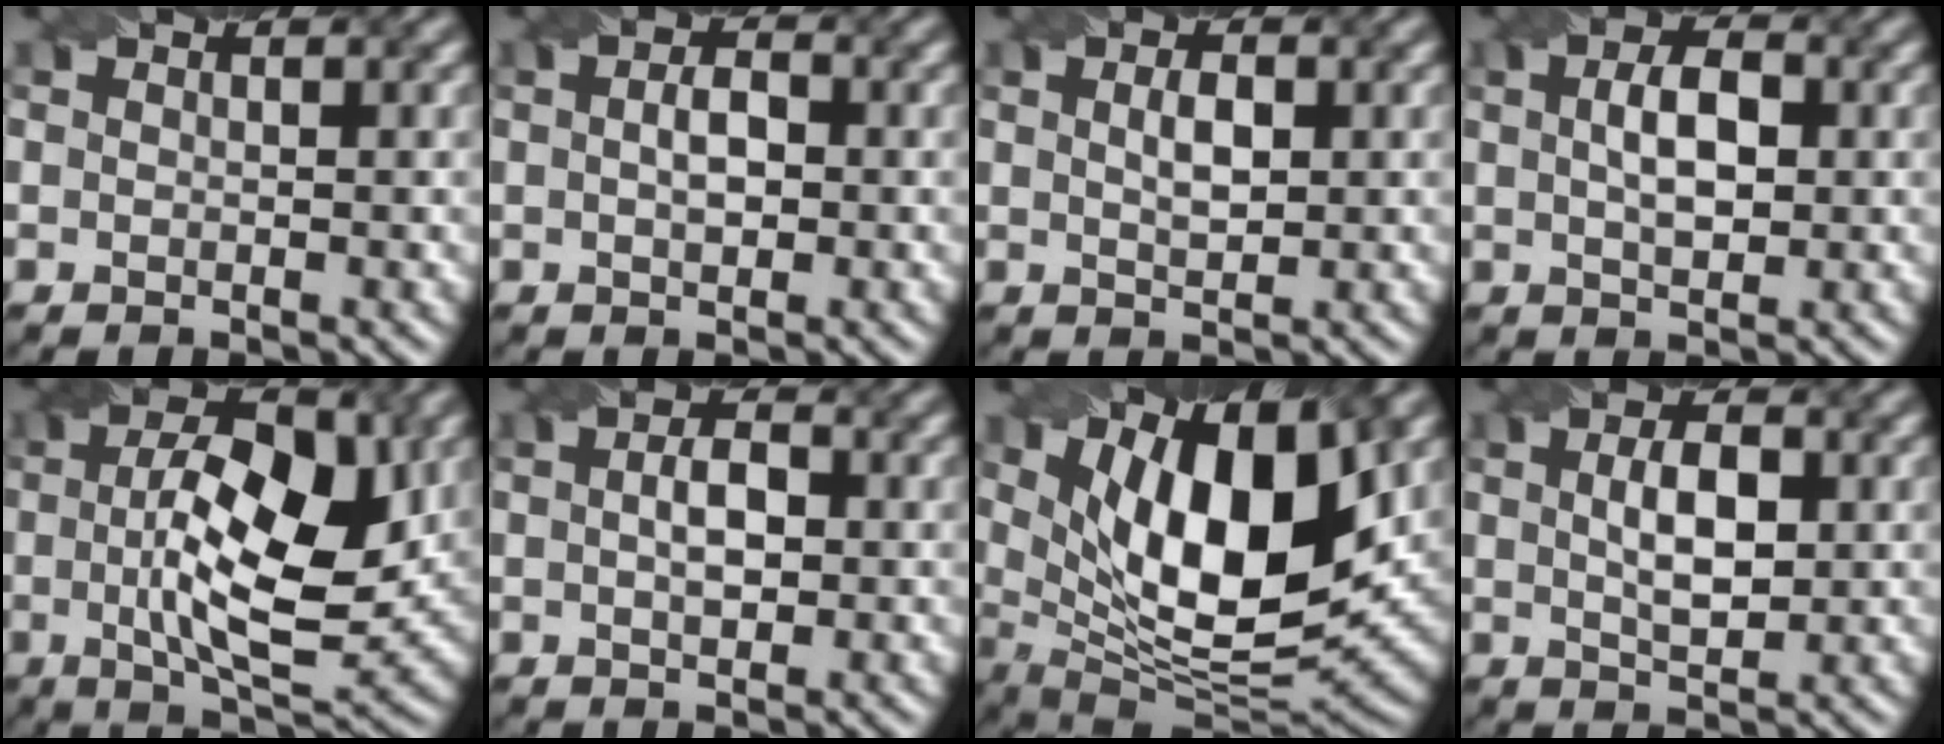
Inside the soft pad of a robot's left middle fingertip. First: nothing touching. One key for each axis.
{"total": 2.2, "fx": -0.1, "fy": 1.2, "fz": 1.8, "tx": -0.036, "ty": 0.005, "tz": -0.002}
{"total": 2.0, "fx": 0.3, "fy": 0.9, "fz": 1.7, "tx": -0.036, "ty": 0.003, "tz": 0.010}
{"total": 3.9, "fx": 0.5, "fy": 1.9, "fz": 3.4, "tx": -0.066, "ty": 0.006, "tz": 0.010}
{"total": 10.4, "fx": 0.7, "fy": 4.2, "fz": 9.5, "tx": -0.151, "ty": 0.003, "tz": 0.012}
{"total": 2.6, "fx": 0.0, "fy": 1.4, "fz": 2.3, "tx": -0.047, "ty": 0.006, "tz": 0.000}
{"total": 13.6, "fx": 4.3, "fy": 5.7, "fz": 11.6, "tx": -0.185, "ty": -0.005, "tz": 0.075}
{"total": 3.8, "fx": 0.5, "fy": 1.7, "fz": 3.3, "tx": -0.069, "ty": 0.003, "tz": 0.012}